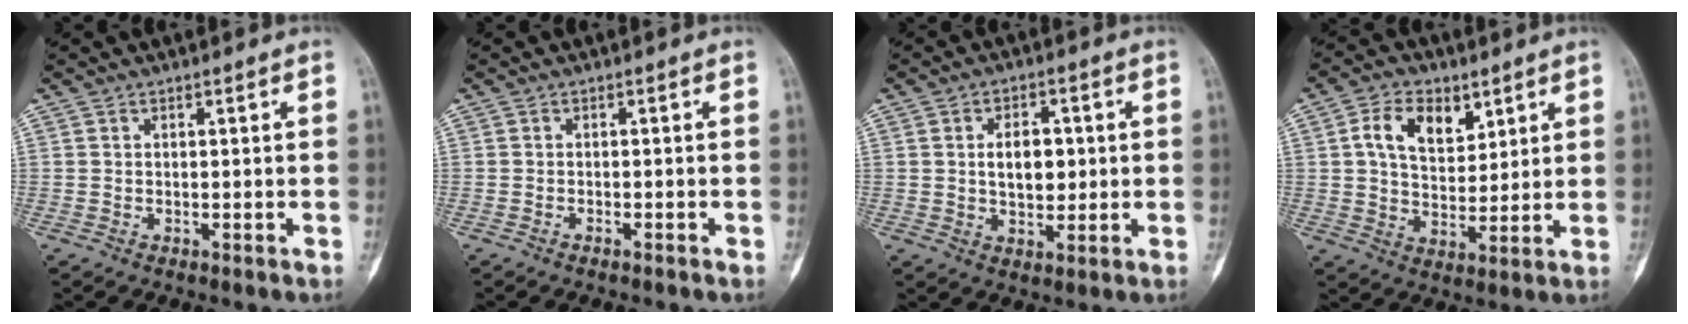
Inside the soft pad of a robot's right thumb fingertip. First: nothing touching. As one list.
[{"total": 0.8, "force": [-0.6, 0.3, 0.3], "torque": [-0.007, 0.004, -0.012]}, {"total": 6.8, "force": [0.6, 4.5, 5.1], "torque": [-0.051, 0.001, 0.011]}, {"total": 10.0, "force": [4.0, 6.5, 6.5], "torque": [-0.079, -0.013, 0.074]}]